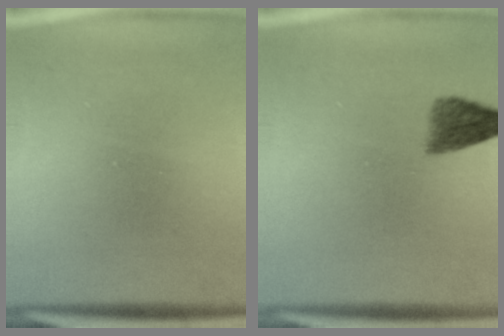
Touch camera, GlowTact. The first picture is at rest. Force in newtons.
{"total": 3.9}